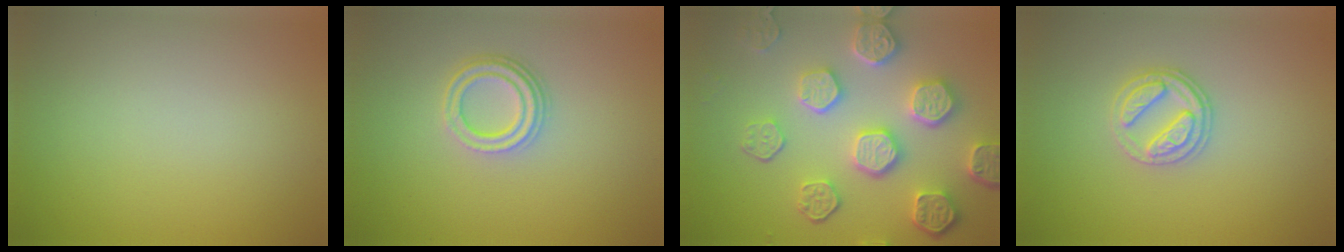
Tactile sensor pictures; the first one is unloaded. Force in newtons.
{"total": 3.3, "press": 2.4, "slide": 2.3}
{"total": 7.0, "press": 5.7, "slide": 4.2}
{"total": 2.7, "press": 2.6, "slide": 0.5}